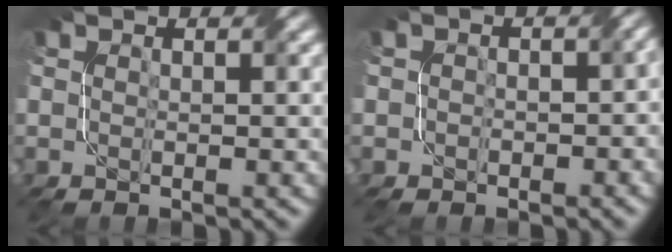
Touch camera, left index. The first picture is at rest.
{"total": 3.0, "force": [-0.3, 2.3, 1.9], "torque": [-0.003, 0.002, -0.007]}